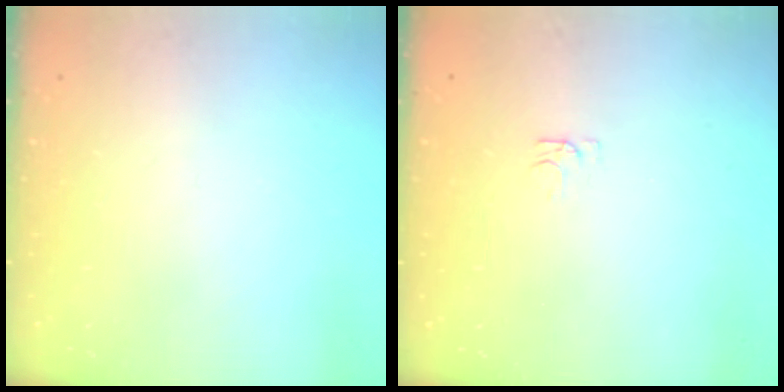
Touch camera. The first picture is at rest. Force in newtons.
{"total": 4.1, "press": 4.1, "slide": 0.6}